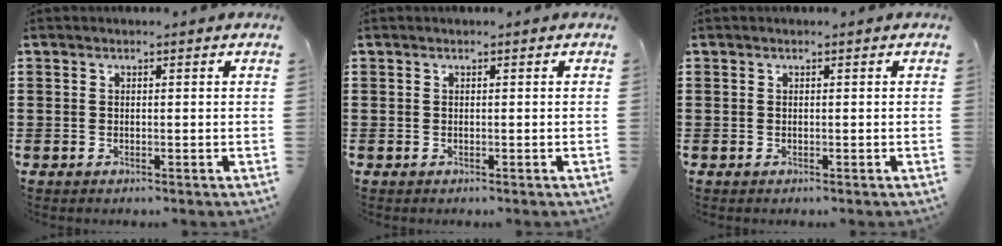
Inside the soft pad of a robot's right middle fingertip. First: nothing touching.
{"total": 0.0}
{"total": 0.0}